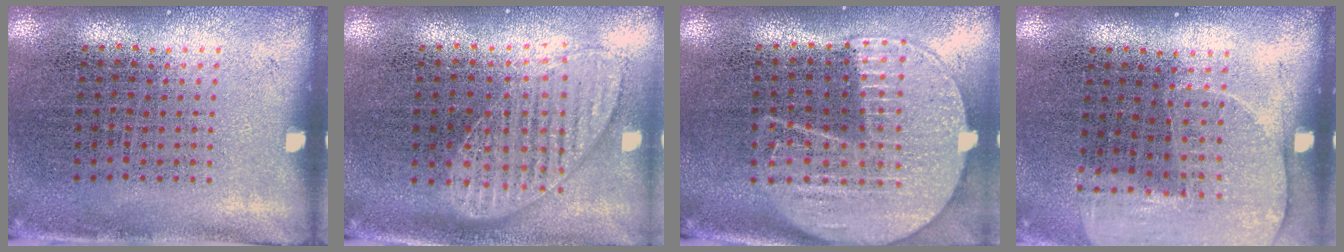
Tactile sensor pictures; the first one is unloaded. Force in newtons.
{"total": 1.1, "press": 1.1, "slide": 0.2}
{"total": 2.0, "press": 1.8, "slide": 1.0}
{"total": 1.4, "press": 1.3, "slide": 0.5}